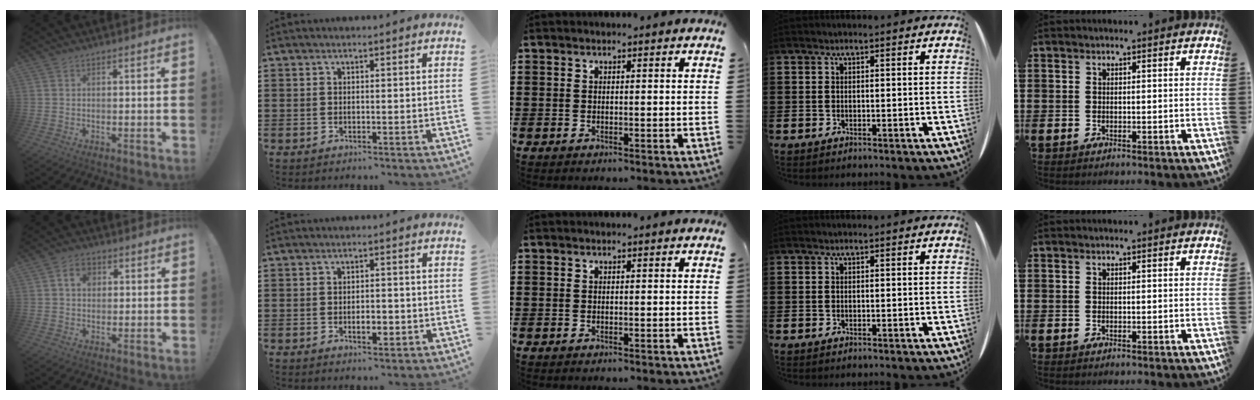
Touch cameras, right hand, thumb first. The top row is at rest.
{"thumb": {"total": 5.7, "force": [1.5, 4.1, 3.6], "torque": [-0.053, 0.008, 0.025]}, "index": {"total": 3.2, "force": [-0.9, 1.4, 2.7], "torque": [-0.051, 0.004, -0.017]}}